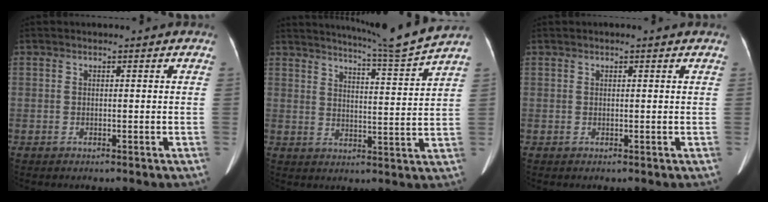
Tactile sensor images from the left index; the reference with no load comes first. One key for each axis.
{"total": 10.6, "fx": 9.8, "fy": -2.8, "fz": 2.8, "tx": -0.057, "ty": -0.044, "tz": 0.143}
{"total": 0.6, "fx": 0.6, "fy": 0.1, "fz": 0.3, "tx": -0.010, "ty": 0.009, "tz": 0.010}